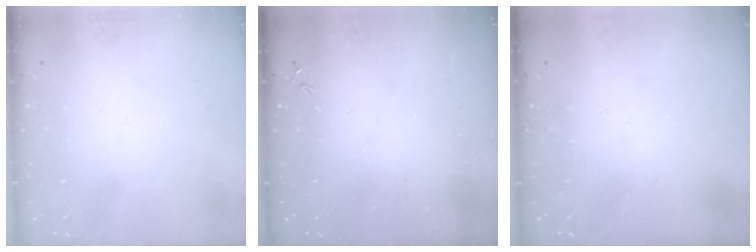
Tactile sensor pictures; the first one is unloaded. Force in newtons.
{"total": 0.0}
{"total": 0.0}